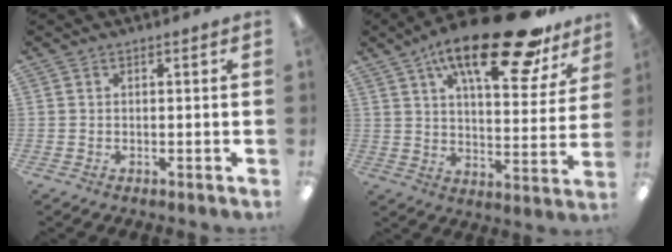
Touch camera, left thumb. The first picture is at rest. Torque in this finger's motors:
{"motor_torque": [-0.05, 0.50, 1.86, -0.90, 0.28]}